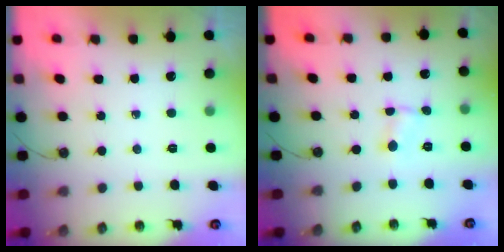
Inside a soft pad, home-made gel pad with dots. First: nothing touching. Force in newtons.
{"total": 0.7, "press": 0.7, "slide": 0.1}